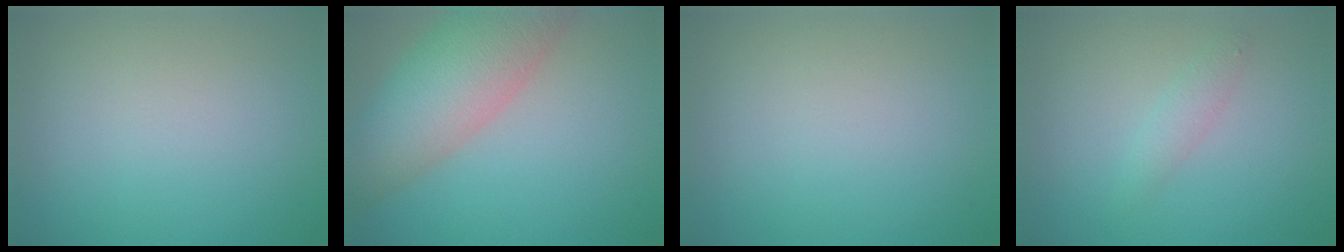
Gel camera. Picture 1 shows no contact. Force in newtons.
{"total": 8.3, "press": 8.3, "slide": 0.4}
{"total": 0.0}
{"total": 1.4, "press": 1.4, "slide": 0.0}